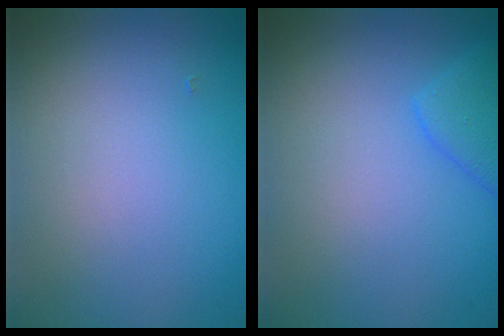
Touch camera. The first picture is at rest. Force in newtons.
{"total": 2.6, "press": 2.6, "slide": 0.2}